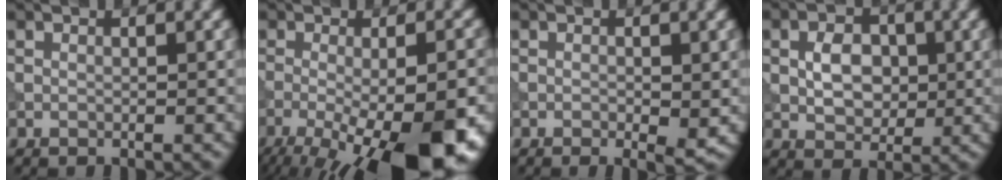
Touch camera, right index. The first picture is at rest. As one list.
[{"total": 14.7, "force": [-6.8, 5.0, 12.0], "torque": [-0.172, -0.026, -0.098]}, {"total": 2.0, "force": [-0.2, 0.7, 1.8], "torque": [-0.022, -0.009, -0.002]}, {"total": 3.7, "force": [0.0, 2.6, 2.7], "torque": [-0.044, -0.001, -0.003]}]